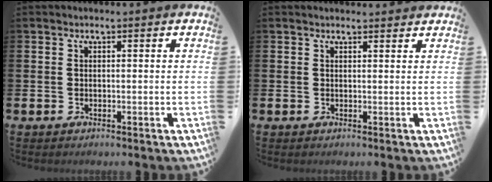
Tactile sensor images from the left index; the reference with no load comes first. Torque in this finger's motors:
{"motor_torque": [0.37, -1.77, 0.28, 0.01]}